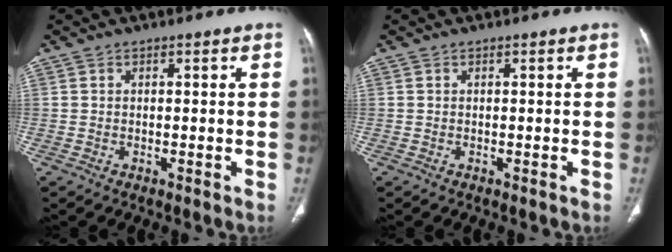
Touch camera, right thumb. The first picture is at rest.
{"total": 0.0}